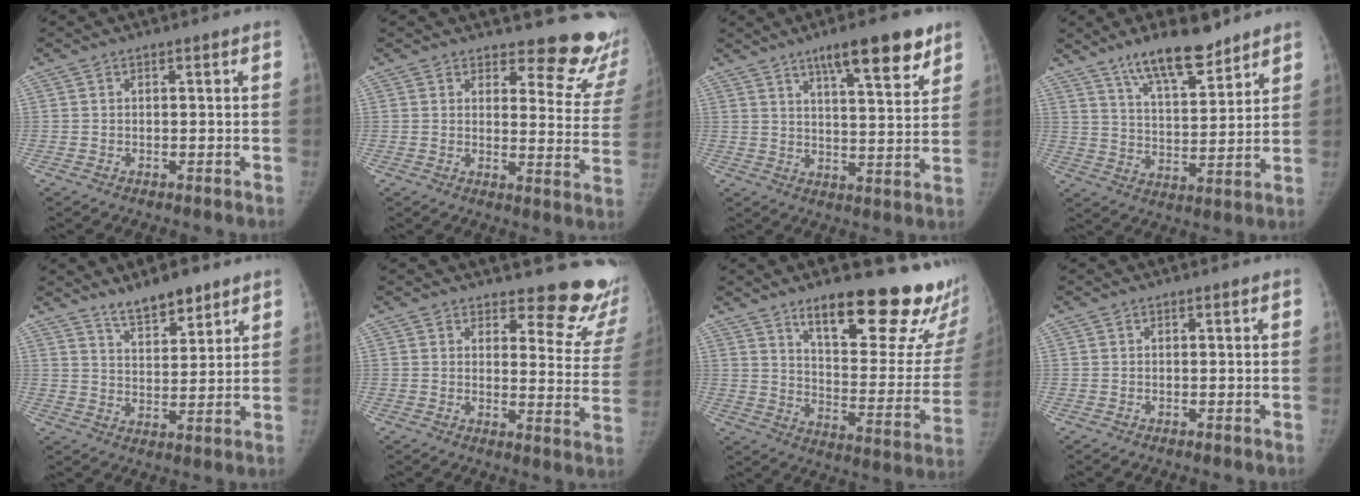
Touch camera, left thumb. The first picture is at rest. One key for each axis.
{"total": 15.0, "fx": 13.6, "fy": 4.9, "fz": 4.0, "tx": 0.006, "ty": -0.136, "tz": 0.134}
{"total": 12.7, "fx": 8.2, "fy": 2.8, "fz": 9.3, "tx": -0.114, "ty": -0.040, "tz": 0.123}
{"total": 12.8, "fx": 9.5, "fy": 3.8, "fz": 7.6, "tx": -0.106, "ty": -0.060, "tz": 0.168}
{"total": 8.0, "fx": 6.3, "fy": 2.6, "fz": 4.1, "tx": -0.047, "ty": -0.044, "tz": 0.110}
{"total": 14.8, "fx": 13.2, "fy": 4.7, "fz": 4.5, "tx": -0.001, "ty": -0.130, "tz": 0.132}
{"total": 27.1, "fx": 18.6, "fy": 8.2, "fz": 17.9, "tx": -0.202, "ty": -0.109, "tz": 0.260}
{"total": 0.0}